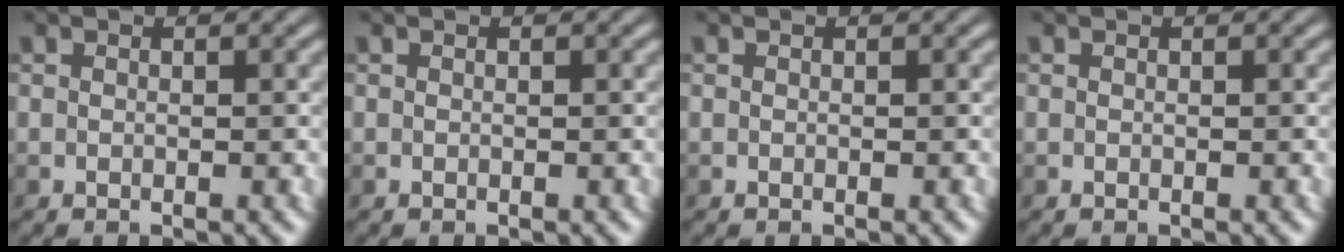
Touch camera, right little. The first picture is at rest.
{"total": 0.0}
{"total": 0.0}
{"total": 0.0}